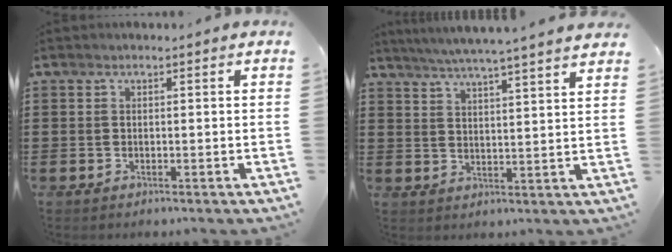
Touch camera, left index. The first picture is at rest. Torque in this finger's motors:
{"motor_torque": [2.14, 0.00, 0.32, 0.10]}